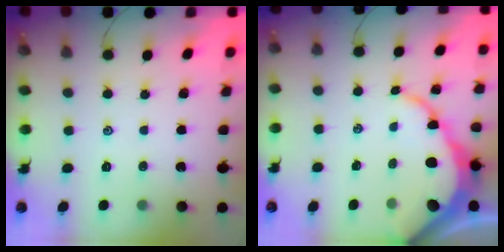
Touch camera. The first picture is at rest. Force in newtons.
{"total": 11.2, "press": 11.2, "slide": 1.0}